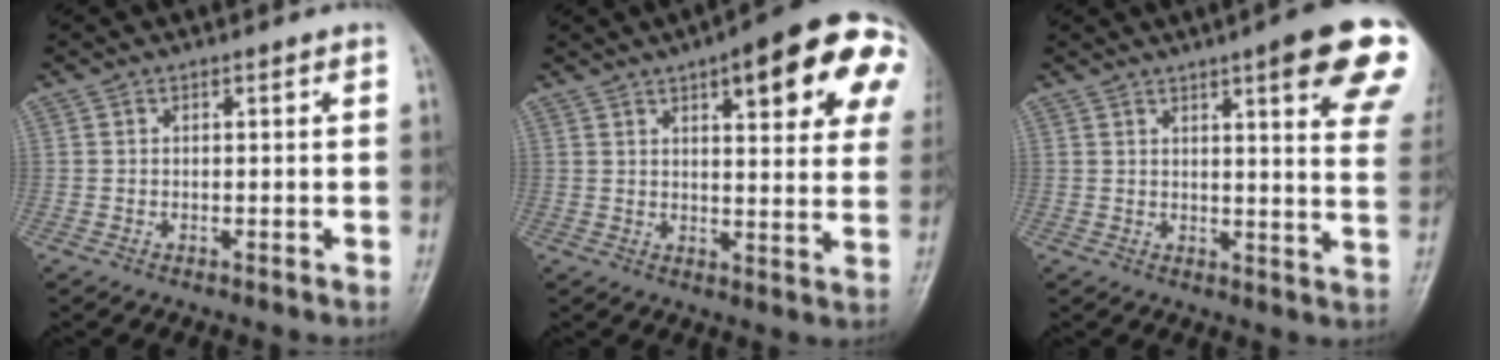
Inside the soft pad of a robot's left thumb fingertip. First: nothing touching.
{"total": 20.9, "force": [8.4, 6.4, 18.0], "torque": [-0.208, -0.005, 0.100]}
{"total": 17.6, "force": [9.4, 3.1, 14.5], "torque": [-0.164, -0.030, 0.105]}